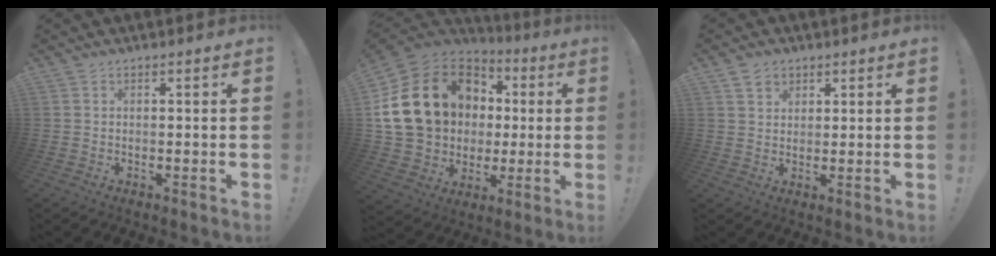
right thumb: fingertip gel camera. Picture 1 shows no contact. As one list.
[{"total": 22.7, "force": [5.4, 18.1, 12.6], "torque": [-0.222, -0.004, 0.138]}, {"total": 4.1, "force": [2.7, 2.9, 1.2], "torque": [-0.017, -0.009, 0.049]}]